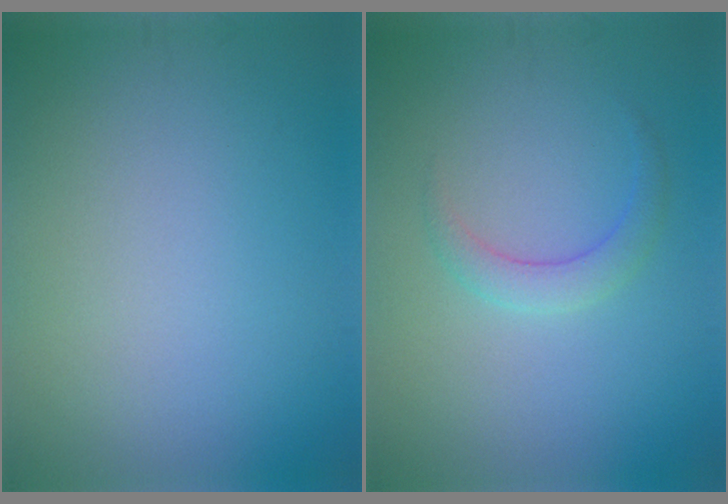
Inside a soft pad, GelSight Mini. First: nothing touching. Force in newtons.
{"total": 2.0, "press": 2.0, "slide": 0.1}